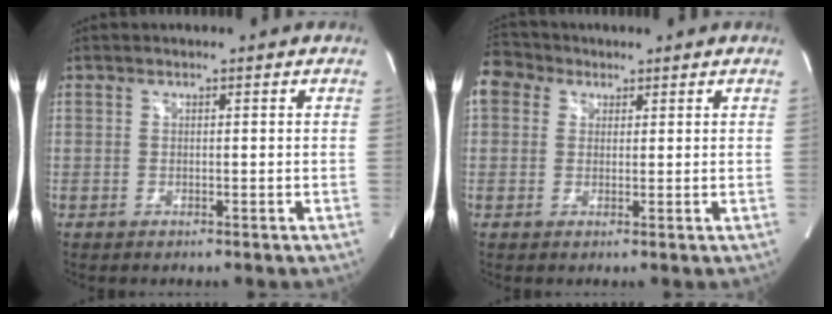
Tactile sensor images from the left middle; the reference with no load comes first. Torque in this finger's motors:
{"motor_torque": [0.75, -0.85, 0.66, 0.11]}